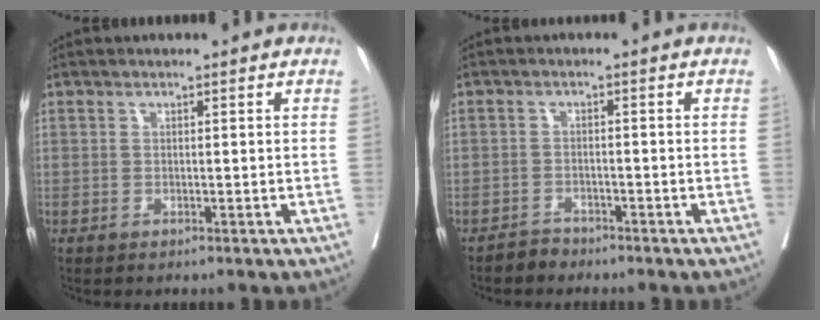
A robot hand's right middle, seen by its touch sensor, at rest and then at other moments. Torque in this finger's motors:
{"motor_torque": [-0.17, -0.10, -0.03, -0.01]}